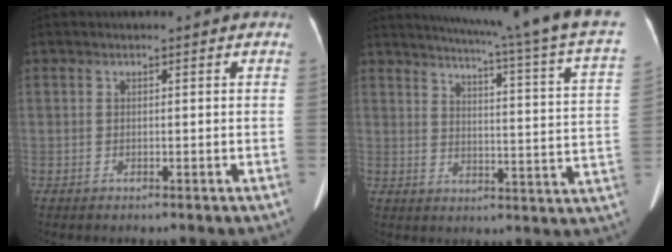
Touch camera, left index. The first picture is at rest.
{"total": 23.8, "force": [19.9, -1.2, 13.0], "torque": [-0.192, -0.057, 0.239]}